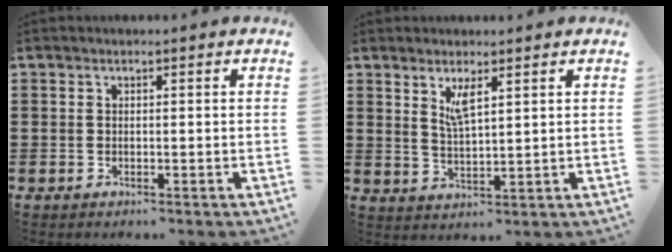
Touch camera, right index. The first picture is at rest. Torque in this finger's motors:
{"motor_torque": [0.08, 0.11, 0.36, 0.05]}